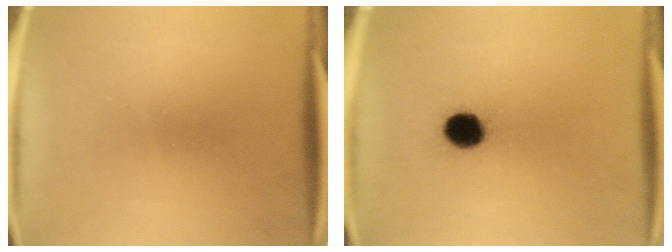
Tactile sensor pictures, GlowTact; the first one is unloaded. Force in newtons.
{"total": 7.1}